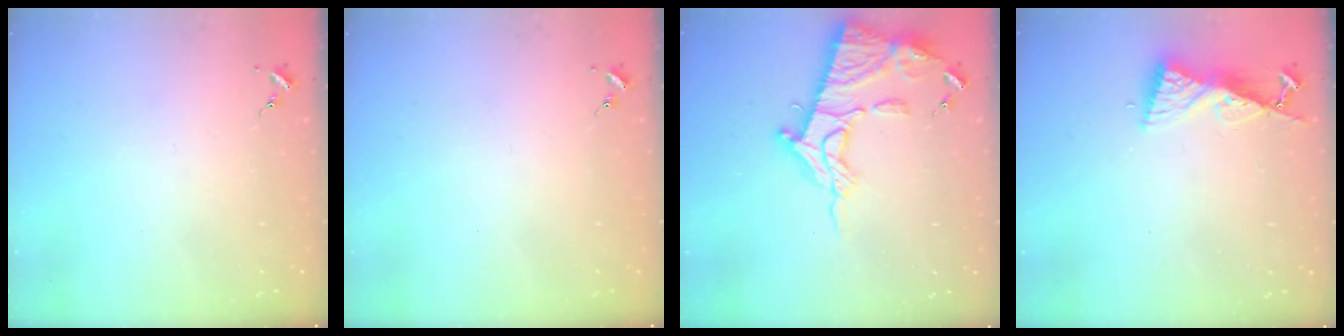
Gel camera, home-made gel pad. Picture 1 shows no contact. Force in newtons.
{"total": 0.0}
{"total": 16.5, "press": 16.4, "slide": 1.4}
{"total": 8.6, "press": 8.6, "slide": 0.6}